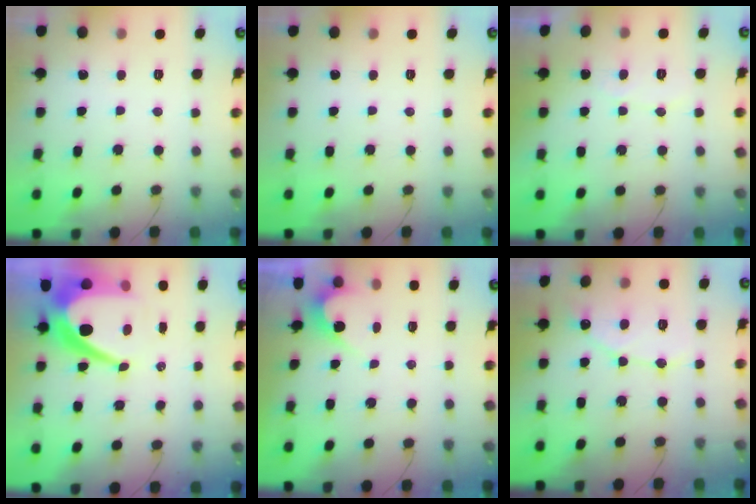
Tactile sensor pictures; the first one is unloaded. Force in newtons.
{"total": 0.0}
{"total": 4.1, "press": 4.1, "slide": 0.2}
{"total": 13.6, "press": 13.5, "slide": 1.2}
{"total": 3.2, "press": 3.2, "slide": 0.2}
{"total": 9.5, "press": 9.5, "slide": 0.7}